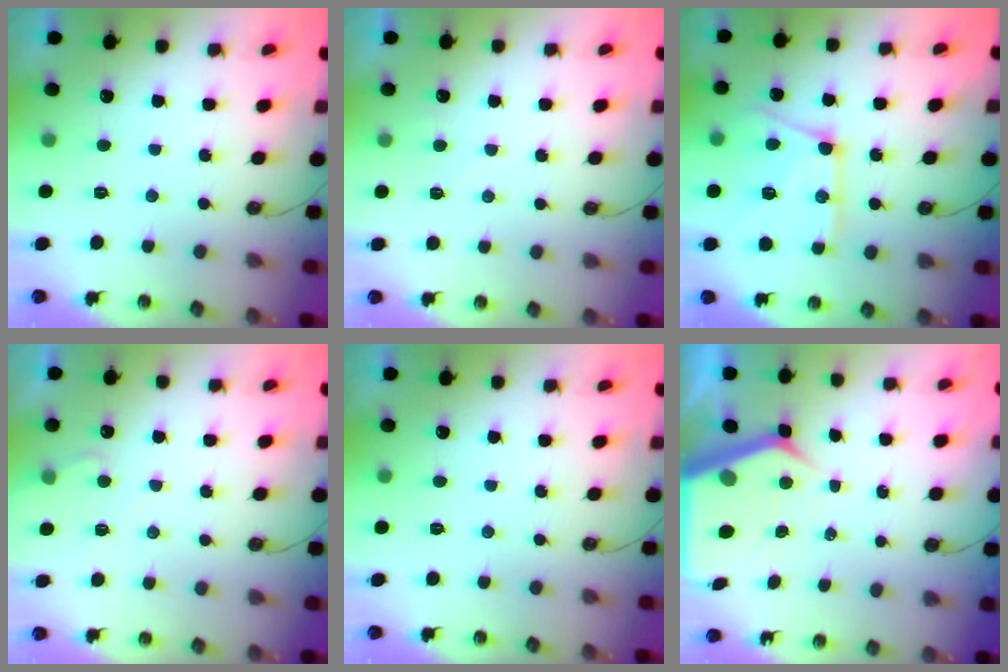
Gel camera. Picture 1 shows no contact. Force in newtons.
{"total": 3.9, "press": 3.9, "slide": 0.6}
{"total": 17.4, "press": 17.3, "slide": 1.9}
{"total": 5.1, "press": 5.1, "slide": 0.4}
{"total": 0.0}
{"total": 7.6, "press": 7.6, "slide": 0.8}